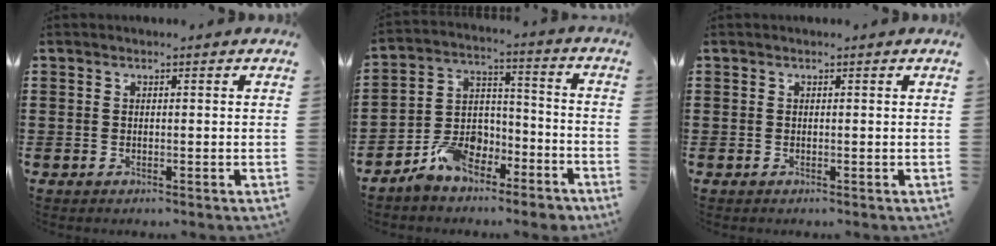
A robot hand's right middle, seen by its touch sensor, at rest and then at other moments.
{"total": 7.9, "force": [-6.2, 4.1, 2.6], "torque": [-0.057, 0.024, -0.121]}
{"total": 0.0}